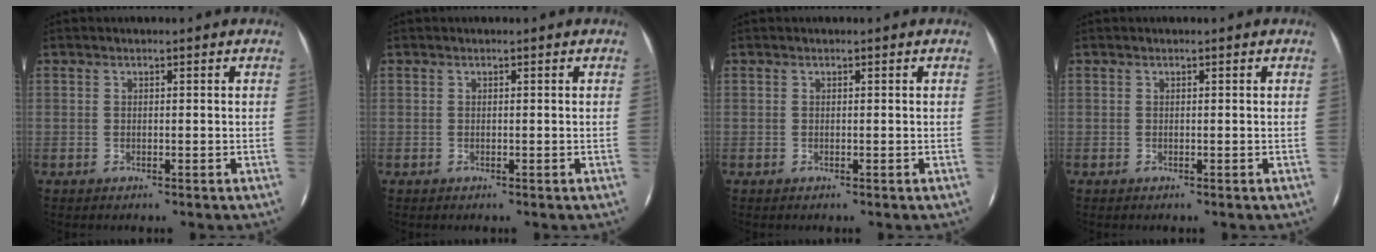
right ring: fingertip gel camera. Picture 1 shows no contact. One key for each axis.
{"total": 0.0}
{"total": 0.0}
{"total": 0.0}